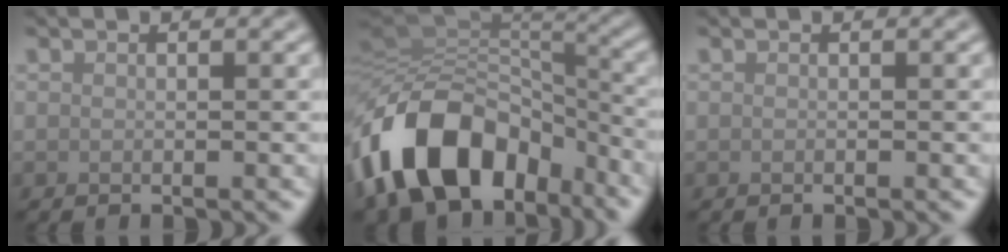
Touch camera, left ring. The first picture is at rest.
{"total": 14.3, "force": [-6.7, 9.3, 8.5], "torque": [-0.172, 0.008, -0.123]}
{"total": 0.0}